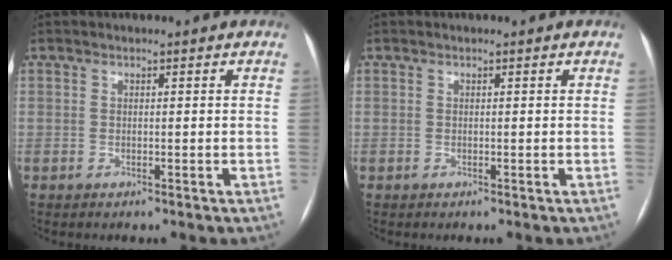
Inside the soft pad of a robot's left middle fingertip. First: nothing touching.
{"total": 0.0}